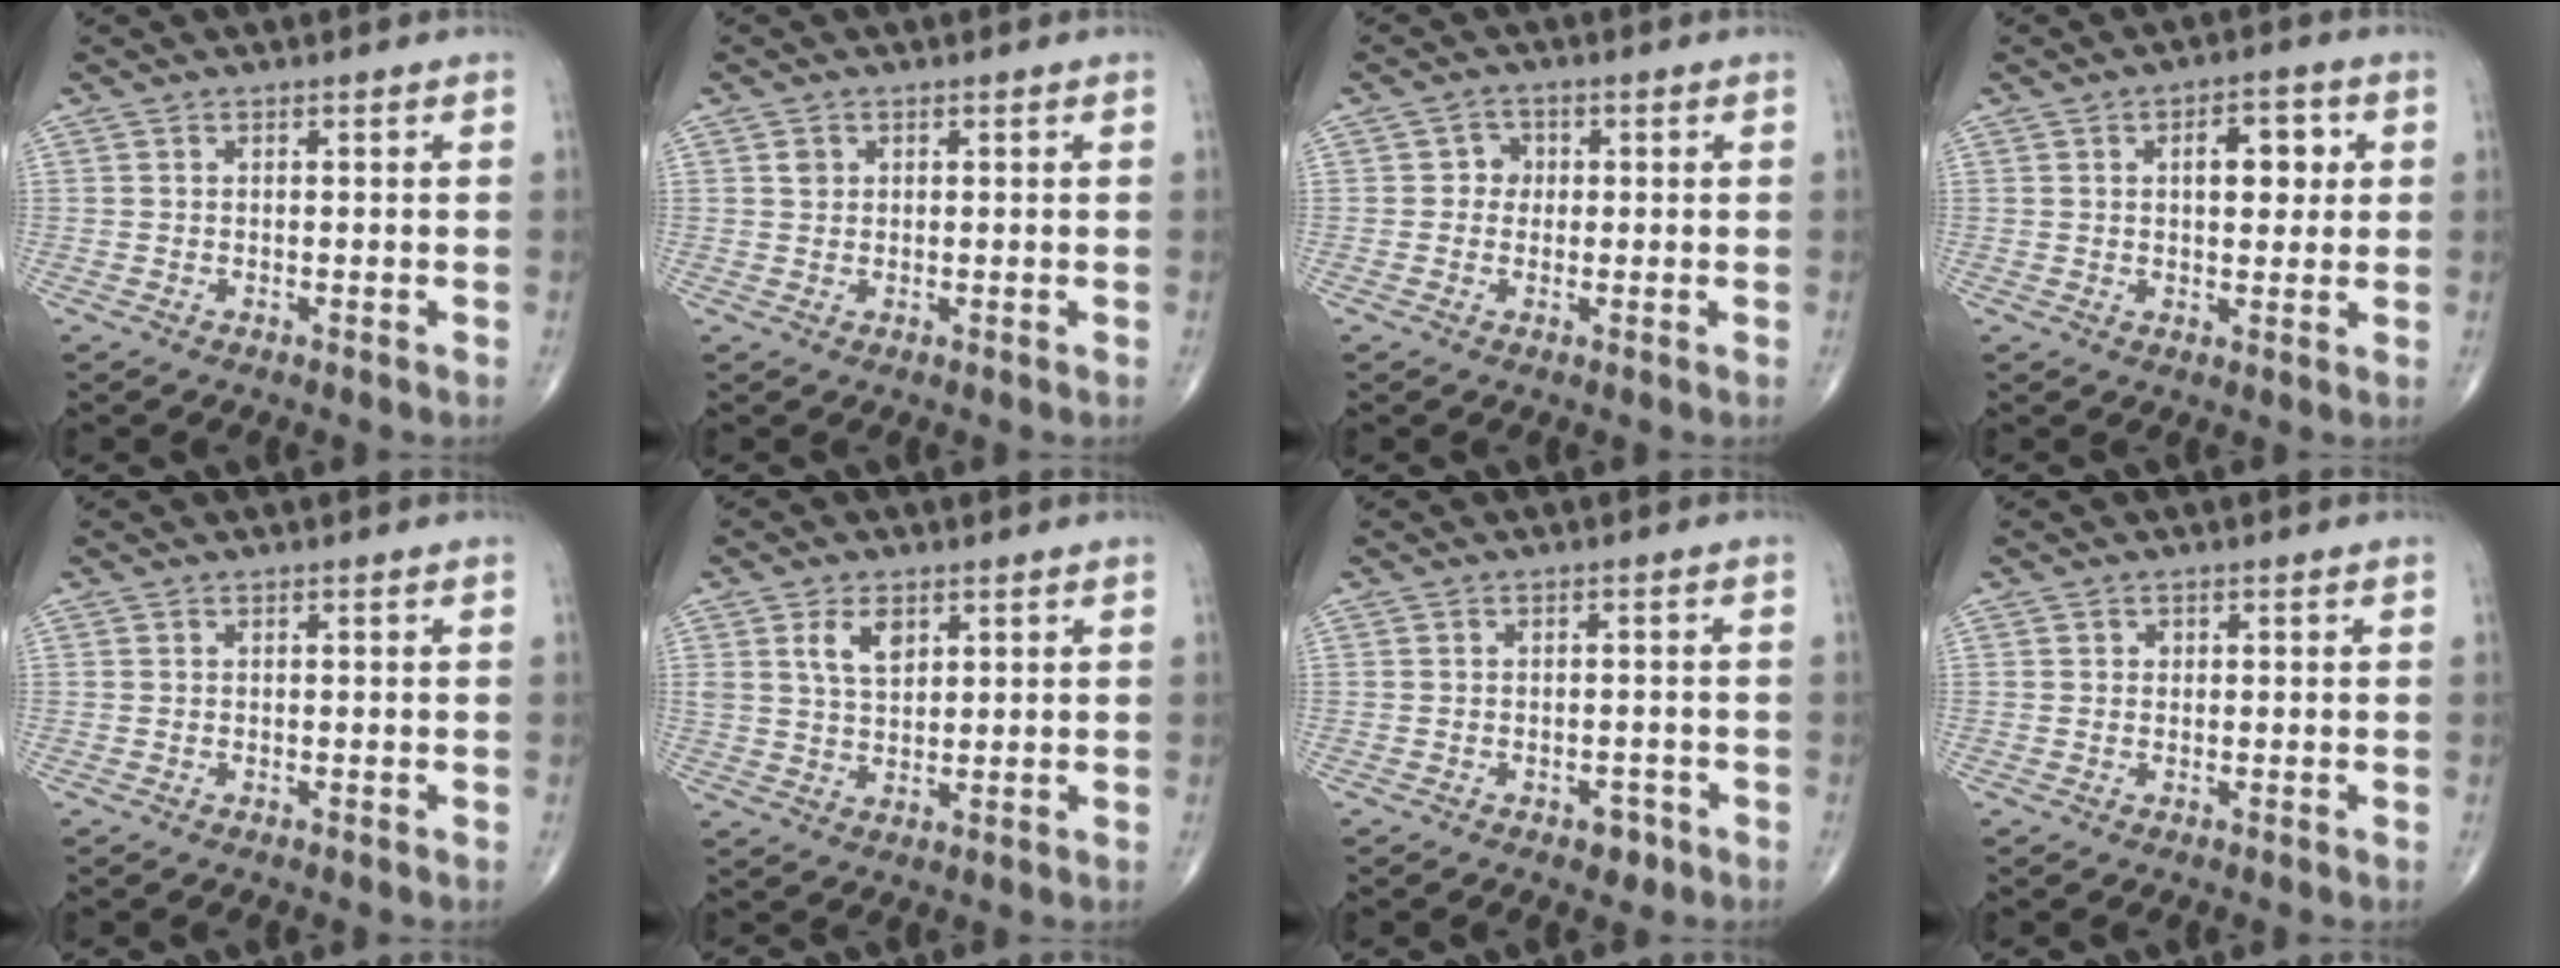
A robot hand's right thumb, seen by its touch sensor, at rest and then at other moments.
{"total": 1.4, "force": [0.5, 1.2, 0.5], "torque": [-0.003, -0.001, 0.007]}
{"total": 2.8, "force": [0.2, 2.6, 1.0], "torque": [0.005, 0.008, -0.005]}
{"total": 7.3, "force": [1.8, 3.9, 6.0], "torque": [-0.057, 0.002, 0.024]}
{"total": 0.0}
{"total": 5.4, "force": [2.4, 3.1, 3.7], "torque": [-0.055, -0.013, 0.049]}
{"total": 2.6, "force": [-1.6, 1.6, 1.4], "torque": [-0.005, 0.008, -0.018]}
{"total": 0.7, "force": [0.1, 0.6, 0.1], "torque": [0.003, 0.002, 0.001]}